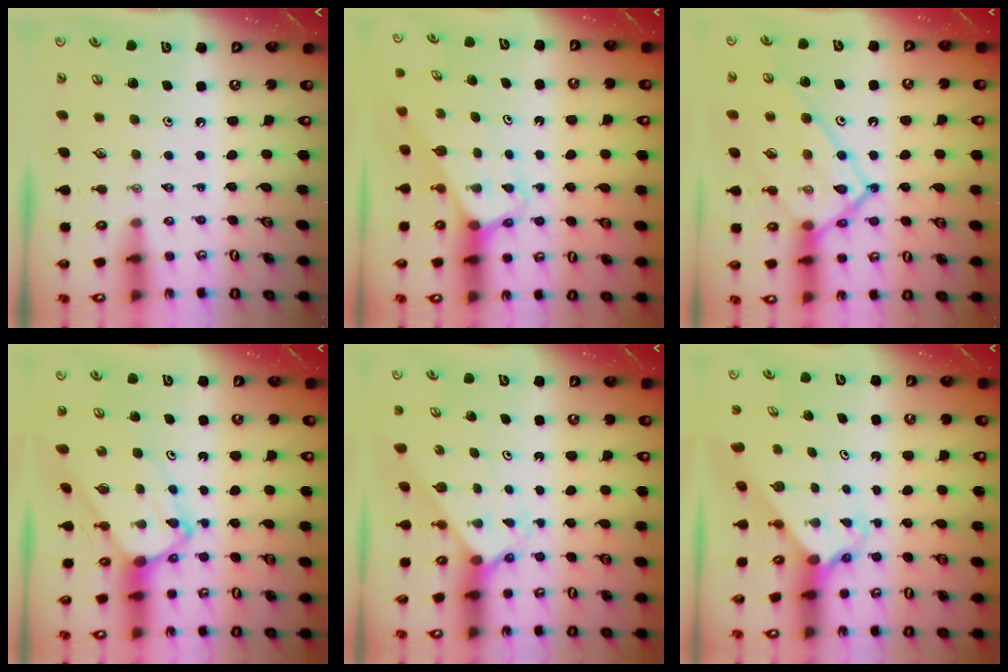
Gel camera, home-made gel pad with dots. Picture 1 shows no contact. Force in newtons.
{"total": 3.1, "press": 3.1, "slide": 0.2}
{"total": 15.7, "press": 15.6, "slide": 1.5}
{"total": 5.8, "press": 5.8, "slide": 0.5}
{"total": 2.2, "press": 2.2, "slide": 0.2}
{"total": 2.4, "press": 2.3, "slide": 0.2}